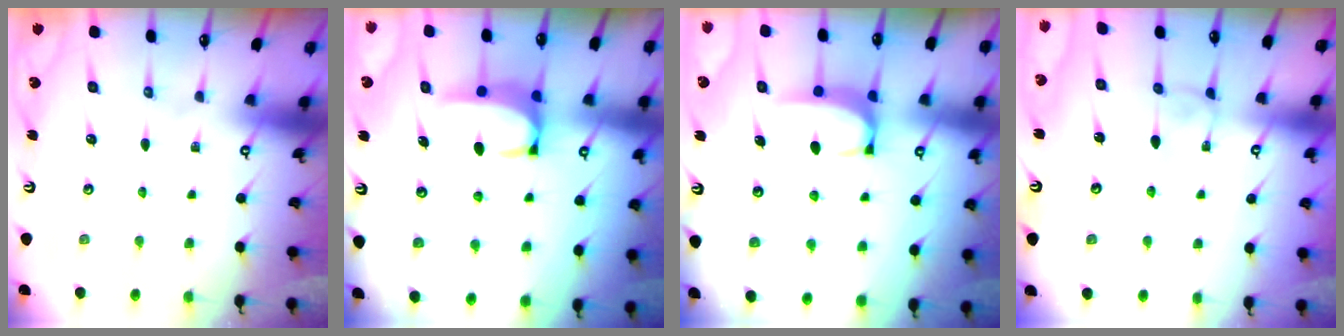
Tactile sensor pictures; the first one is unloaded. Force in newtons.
{"total": 2.9, "press": 2.8, "slide": 0.7}
{"total": 1.9, "press": 1.8, "slide": 0.4}
{"total": 1.1, "press": 1.0, "slide": 0.3}